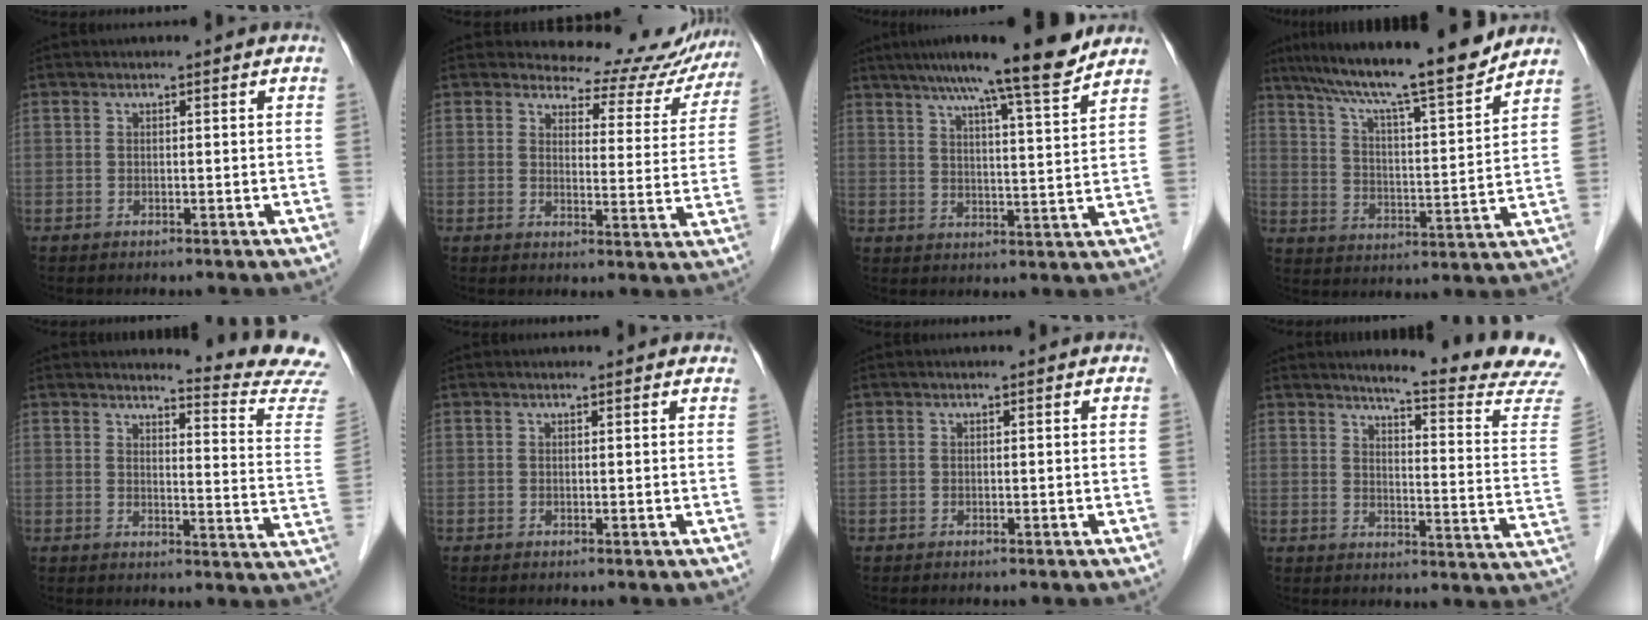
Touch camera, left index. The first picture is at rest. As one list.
[{"total": 11.6, "force": [11.2, 3.1, -0.1], "torque": [0.025, -0.032, 0.112]}, {"total": 13.1, "force": [10.8, -0.4, 7.5], "torque": [-0.118, 0.007, 0.151]}, {"total": 17.1, "force": [14.7, 0.1, 8.7], "torque": [-0.142, 0.005, 0.229]}, {"total": 12.0, "force": [11.8, -2.1, 0.8], "torque": [-0.016, -0.122, 0.120]}, {"total": 2.3, "force": [2.2, 0.5, 0.6], "torque": [-0.015, 0.011, 0.016]}, {"total": 0.0}, {"total": 16.1, "force": [15.1, -1.7, 5.3], "torque": [-0.076, -0.115, 0.169]}]